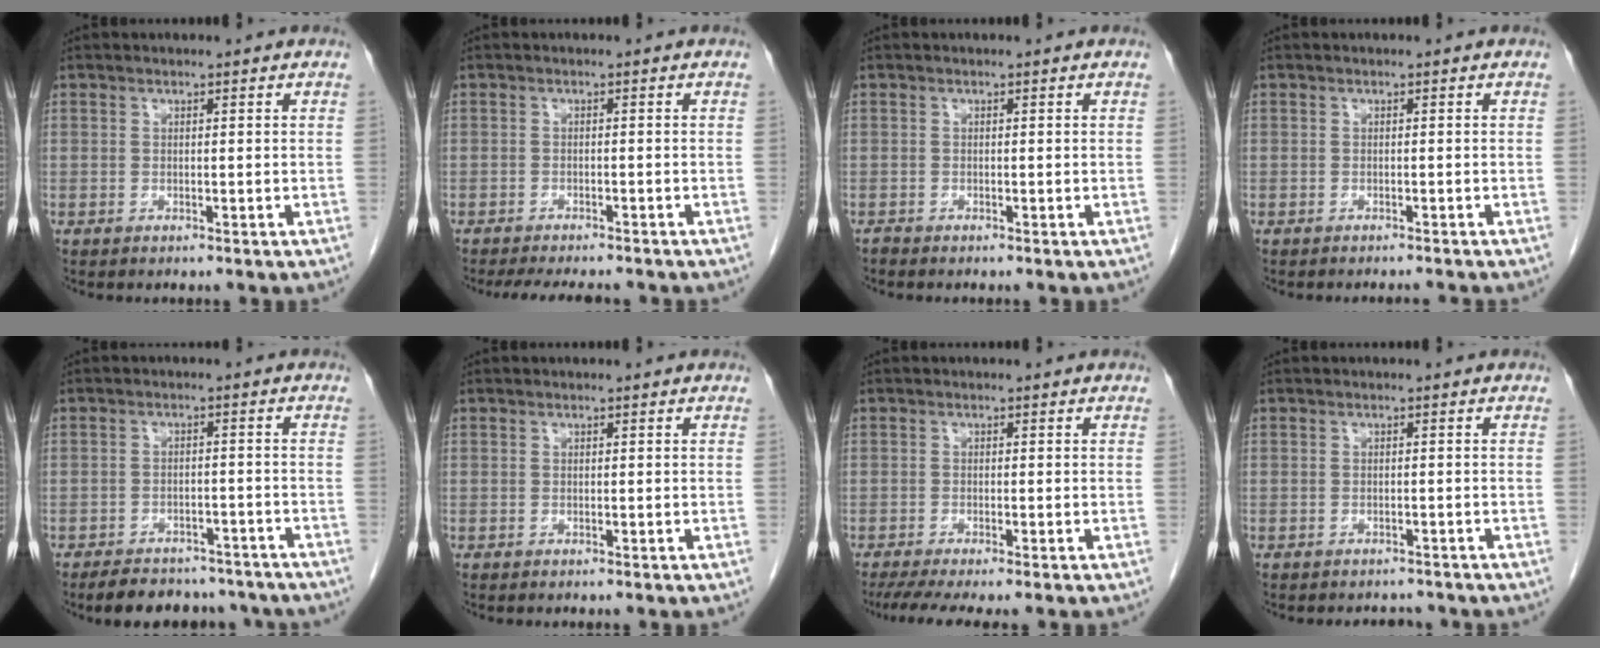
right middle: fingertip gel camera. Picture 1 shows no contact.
{"total": 8.2, "force": [-7.3, 1.8, 3.5], "torque": [-0.047, -0.010, -0.099]}
{"total": 0.6, "force": [0.6, 0.1, 0.0], "torque": [-0.004, -0.002, 0.008]}
{"total": 1.8, "force": [-1.7, -0.5, 0.2], "torque": [0.000, -0.003, -0.021]}
{"total": 12.5, "force": [-10.8, 4.9, 4.0], "torque": [-0.055, 0.008, -0.130]}
{"total": 1.0, "force": [1.0, 0.1, 0.0], "torque": [0.001, 0.001, 0.019]}
{"total": 5.9, "force": [-4.6, 0.4, 3.7], "torque": [-0.055, -0.014, -0.077]}
{"total": 3.3, "force": [-3.0, 1.3, 0.3], "torque": [-0.002, -0.002, -0.040]}